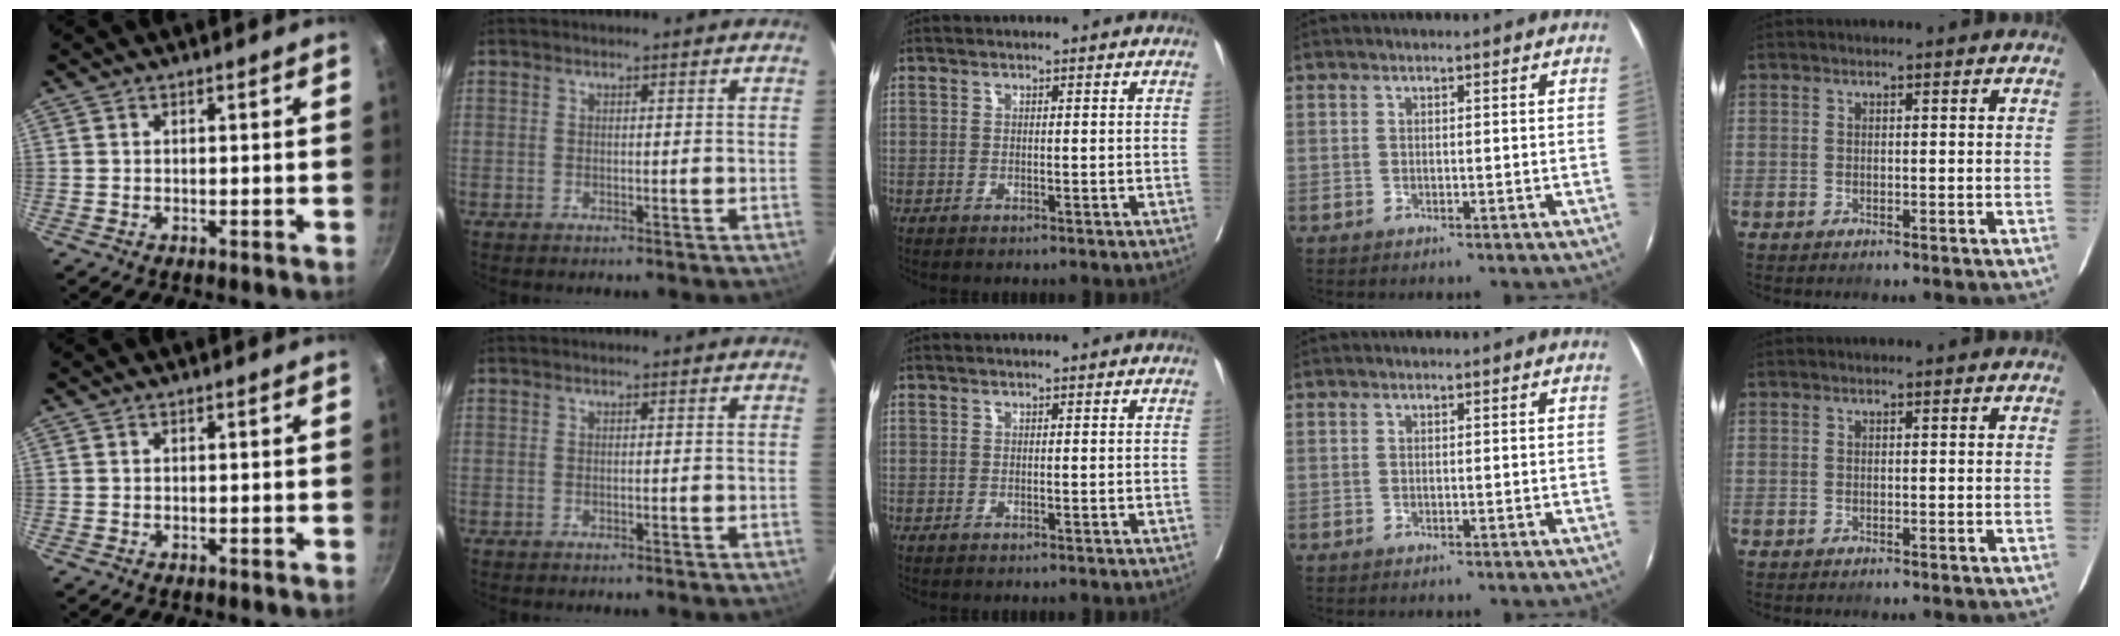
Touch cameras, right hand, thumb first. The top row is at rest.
{}